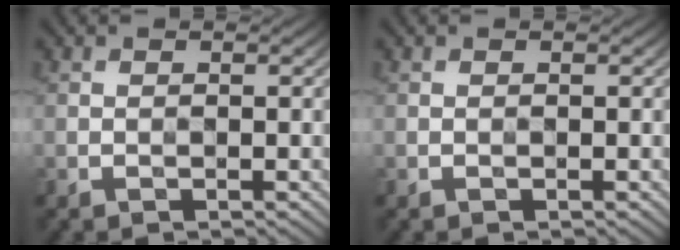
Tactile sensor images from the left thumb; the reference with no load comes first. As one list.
[{"total": 0.0}]